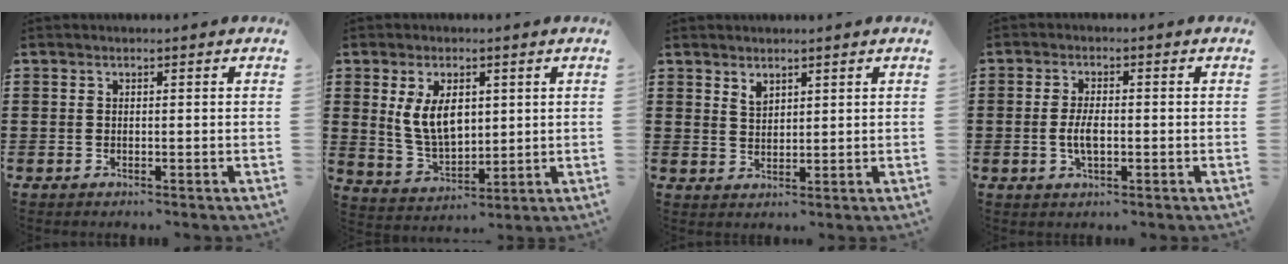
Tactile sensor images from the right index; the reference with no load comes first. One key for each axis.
{"total": 7.6, "fx": 1.9, "fy": 4.4, "fz": 5.9, "tx": -0.125, "ty": 0.008, "tz": 0.031}
{"total": 2.1, "fx": 1.7, "fy": 1.0, "fz": 0.6, "tx": -0.014, "ty": 0.001, "tz": 0.033}
{"total": 3.9, "fx": -0.5, "fy": 1.4, "fz": 3.6, "tx": -0.082, "ty": -0.006, "tz": -0.013}